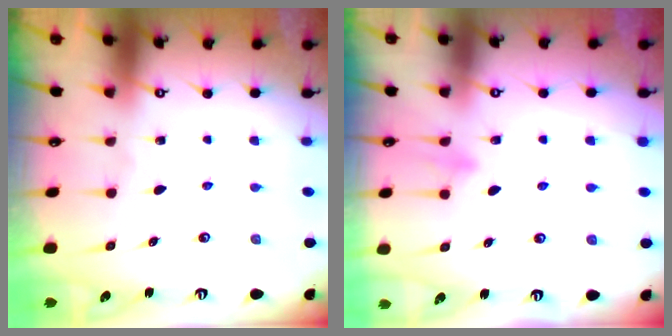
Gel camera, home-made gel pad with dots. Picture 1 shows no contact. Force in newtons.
{"total": 8.1, "press": 8.1, "slide": 0.6}